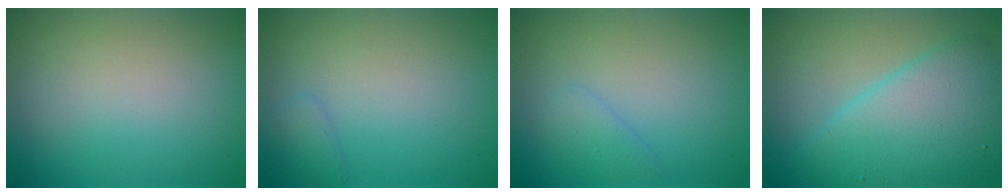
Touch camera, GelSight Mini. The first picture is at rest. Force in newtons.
{"total": 1.0, "press": 1.0, "slide": 0.1}
{"total": 1.4, "press": 1.4, "slide": 0.2}
{"total": 7.6, "press": 7.6, "slide": 0.2}